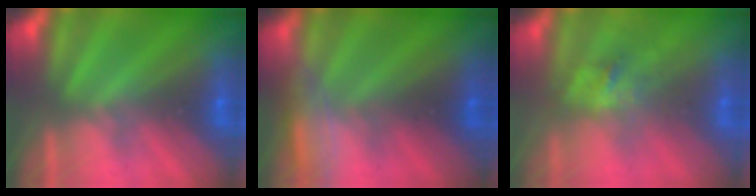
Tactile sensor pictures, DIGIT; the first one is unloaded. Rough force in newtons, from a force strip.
{"total": 2.9}
{"total": 2.9}